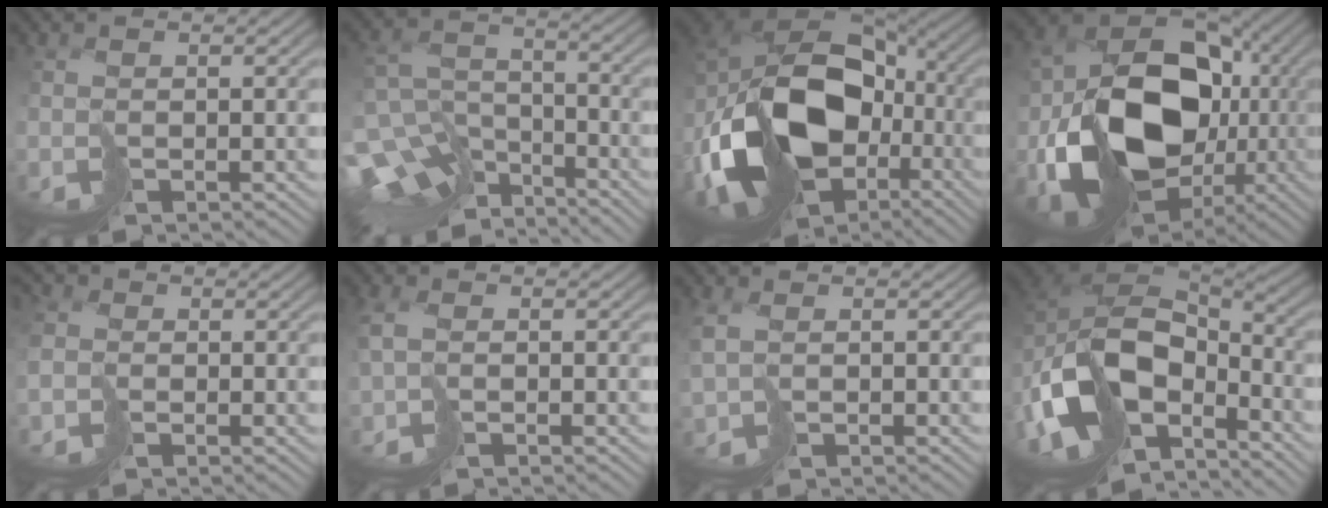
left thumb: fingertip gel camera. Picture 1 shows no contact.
{"total": 12.8, "force": [-8.9, 7.2, 5.7], "torque": [-0.152, -0.019, -0.124]}
{"total": 18.5, "force": [-5.2, 12.5, 12.6], "torque": [-0.254, -0.024, -0.084]}
{"total": 18.0, "force": [-2.6, 13.7, 11.3], "torque": [-0.212, -0.032, -0.021]}
{"total": 5.8, "force": [-0.9, 4.8, 3.0], "torque": [-0.100, 0.005, -0.037]}
{"total": 2.8, "force": [-0.5, 1.7, 2.1], "torque": [-0.050, 0.008, -0.011]}
{"total": 2.9, "force": [0.0, 1.9, 2.2], "torque": [-0.053, -0.001, 0.001]}
{"total": 18.0, "force": [-7.6, 10.6, 12.3], "torque": [-0.296, -0.029, -0.122]}